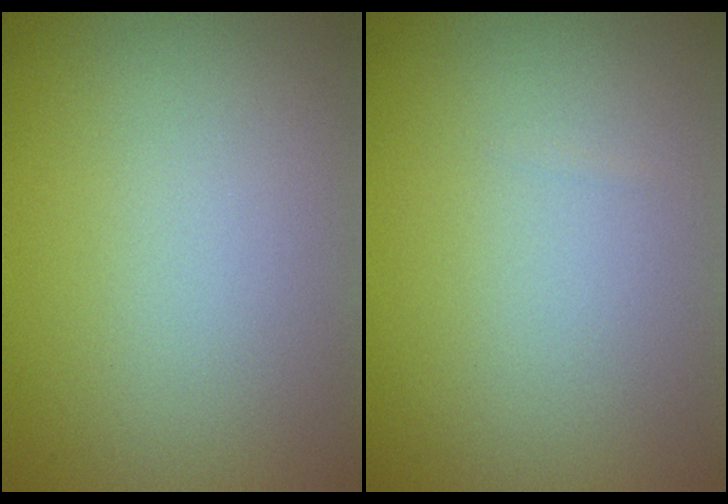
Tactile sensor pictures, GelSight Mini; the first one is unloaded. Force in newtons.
{"total": 0.0}